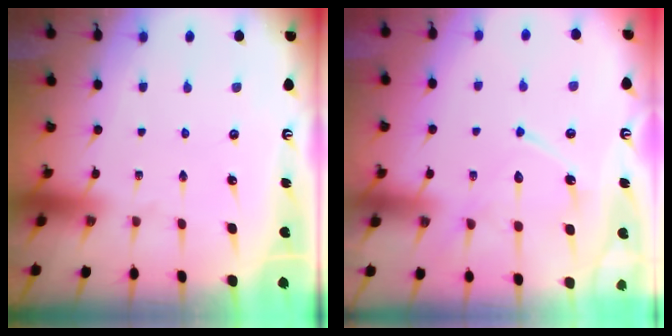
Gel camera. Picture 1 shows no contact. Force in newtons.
{"total": 12.8, "press": 12.7, "slide": 1.1}